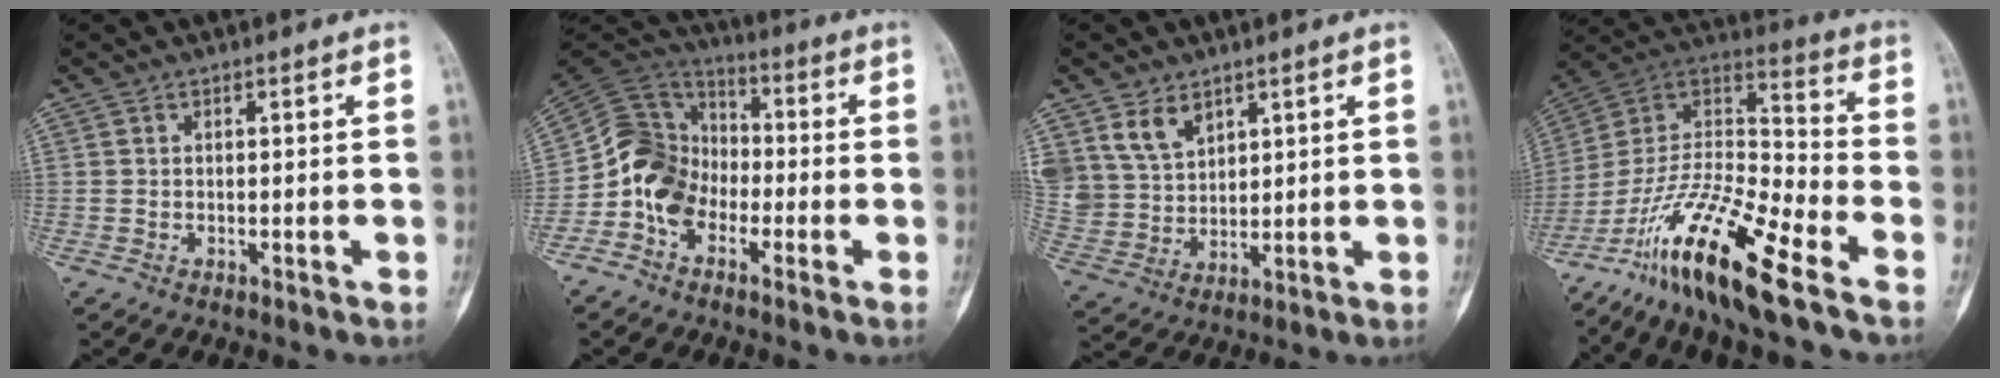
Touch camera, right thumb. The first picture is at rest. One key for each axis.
{"total": 12.0, "fx": -4.2, "fy": 9.1, "fz": 6.5, "tx": -0.108, "ty": 0.062, "tz": -0.095}
{"total": 9.2, "fx": 5.5, "fy": 6.2, "fz": 4.1, "tx": -0.060, "ty": -0.023, "tz": 0.121}
{"total": 23.5, "fx": -14.5, "fy": 5.3, "fz": 17.7, "tx": -0.358, "ty": 0.054, "tz": -0.265}